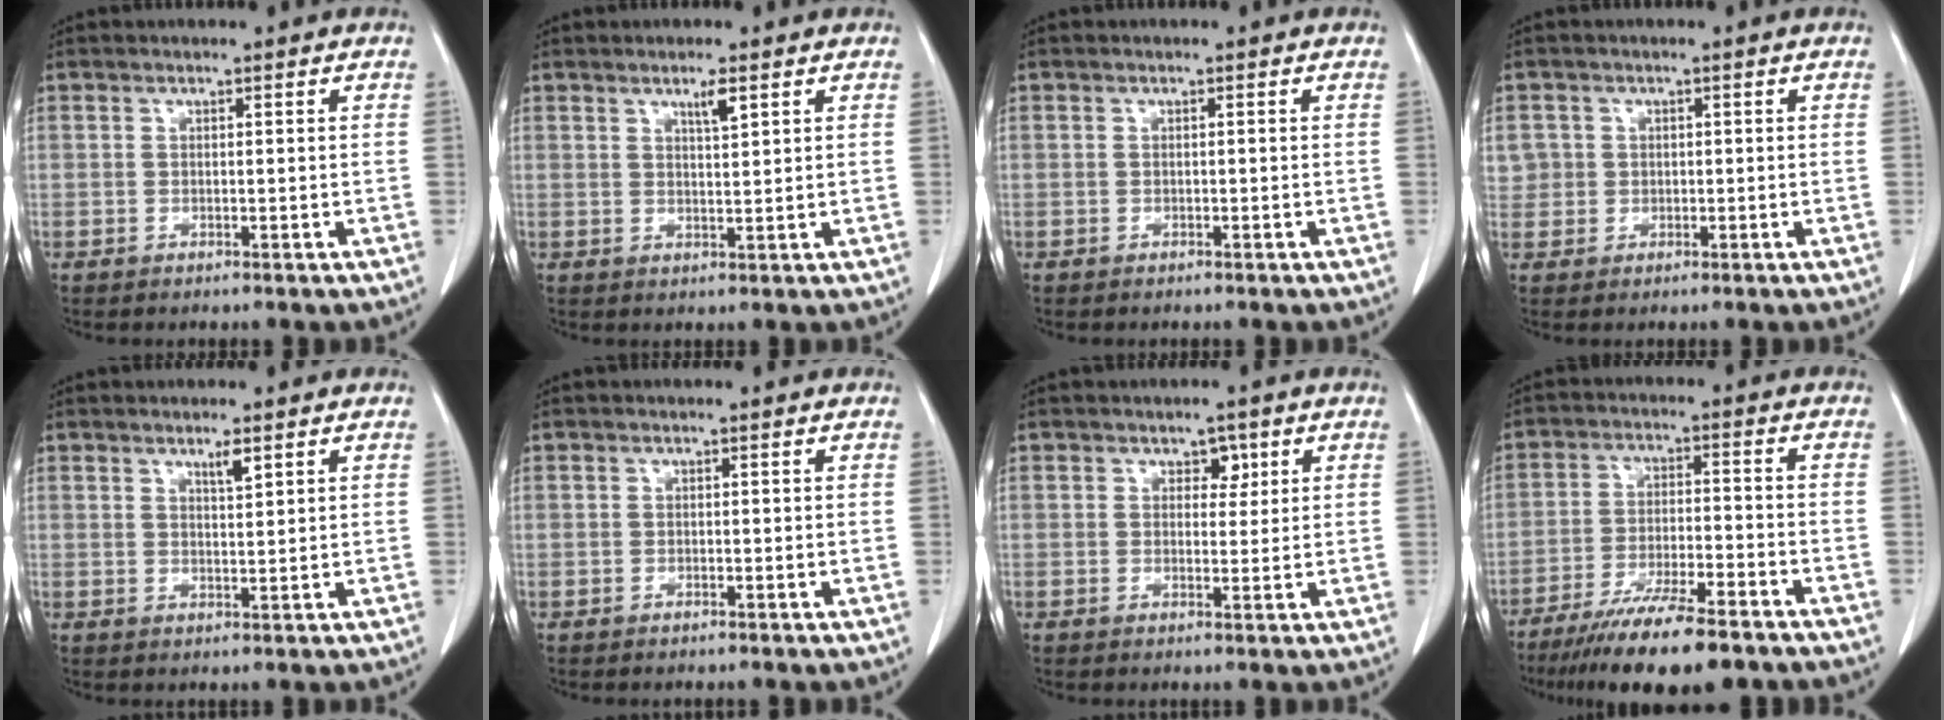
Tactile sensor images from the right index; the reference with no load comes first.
{"total": 2.8, "force": [1.7, 0.2, 2.2], "torque": [-0.039, -0.005, 0.030]}
{"total": 0.0}
{"total": 3.2, "force": [0.6, 3.2, 0.1], "torque": [0.014, 0.007, 0.013]}
{"total": 2.3, "force": [1.6, 0.2, 1.7], "torque": [-0.032, -0.005, 0.029]}
{"total": 0.0}
{"total": 2.5, "force": [1.3, 1.6, 1.4], "torque": [-0.012, 0.001, 0.018]}
{"total": 14.9, "force": [-11.5, 2.0, 9.3], "torque": [-0.151, -0.033, -0.186]}